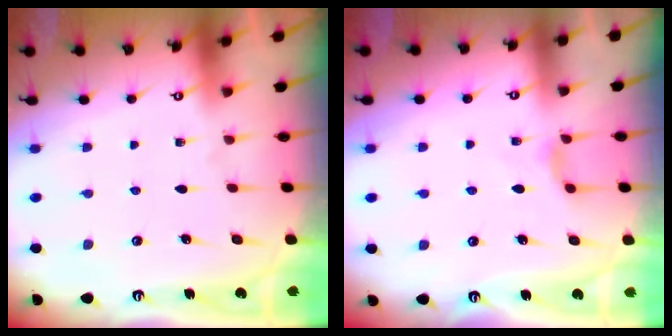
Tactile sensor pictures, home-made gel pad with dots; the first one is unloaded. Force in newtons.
{"total": 4.3, "press": 4.2, "slide": 0.6}